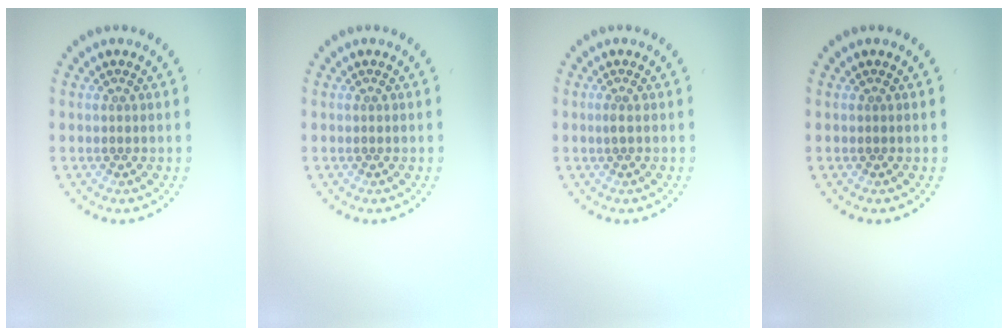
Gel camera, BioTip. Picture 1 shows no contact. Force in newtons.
{"total": 0.0}
{"total": 0.6, "press": 0.4, "slide": 0.4}
{"total": 0.0}